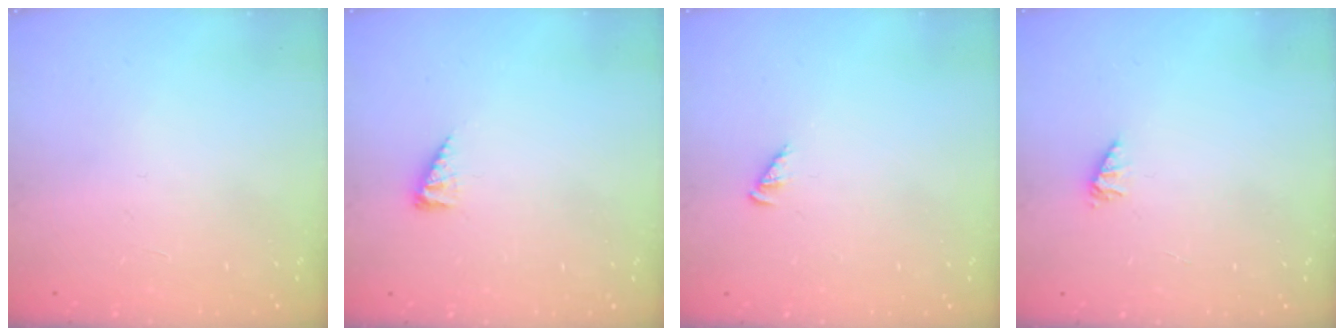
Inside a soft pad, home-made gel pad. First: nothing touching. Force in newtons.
{"total": 3.1, "press": 3.0, "slide": 0.6}
{"total": 2.4, "press": 2.4, "slide": 0.5}
{"total": 1.3, "press": 1.3, "slide": 0.1}